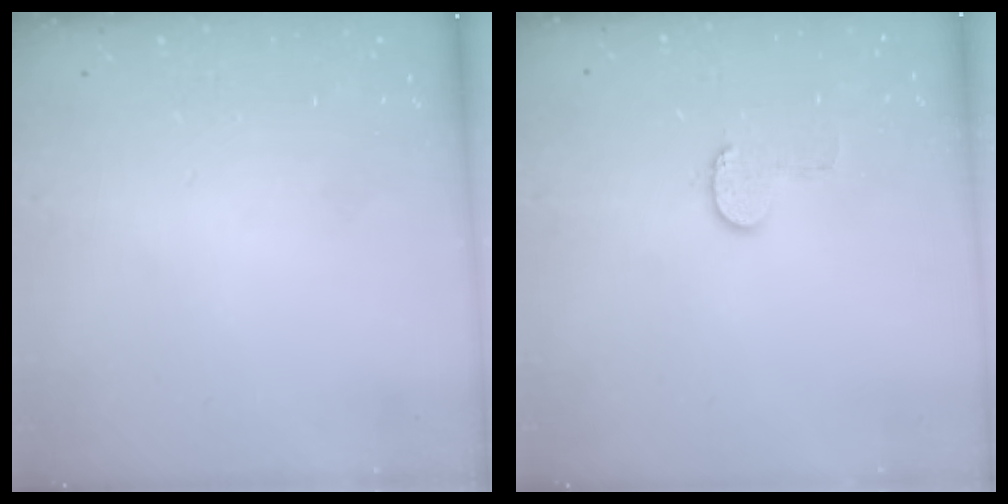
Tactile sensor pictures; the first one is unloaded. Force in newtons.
{"total": 6.4, "press": 6.4, "slide": 0.6}